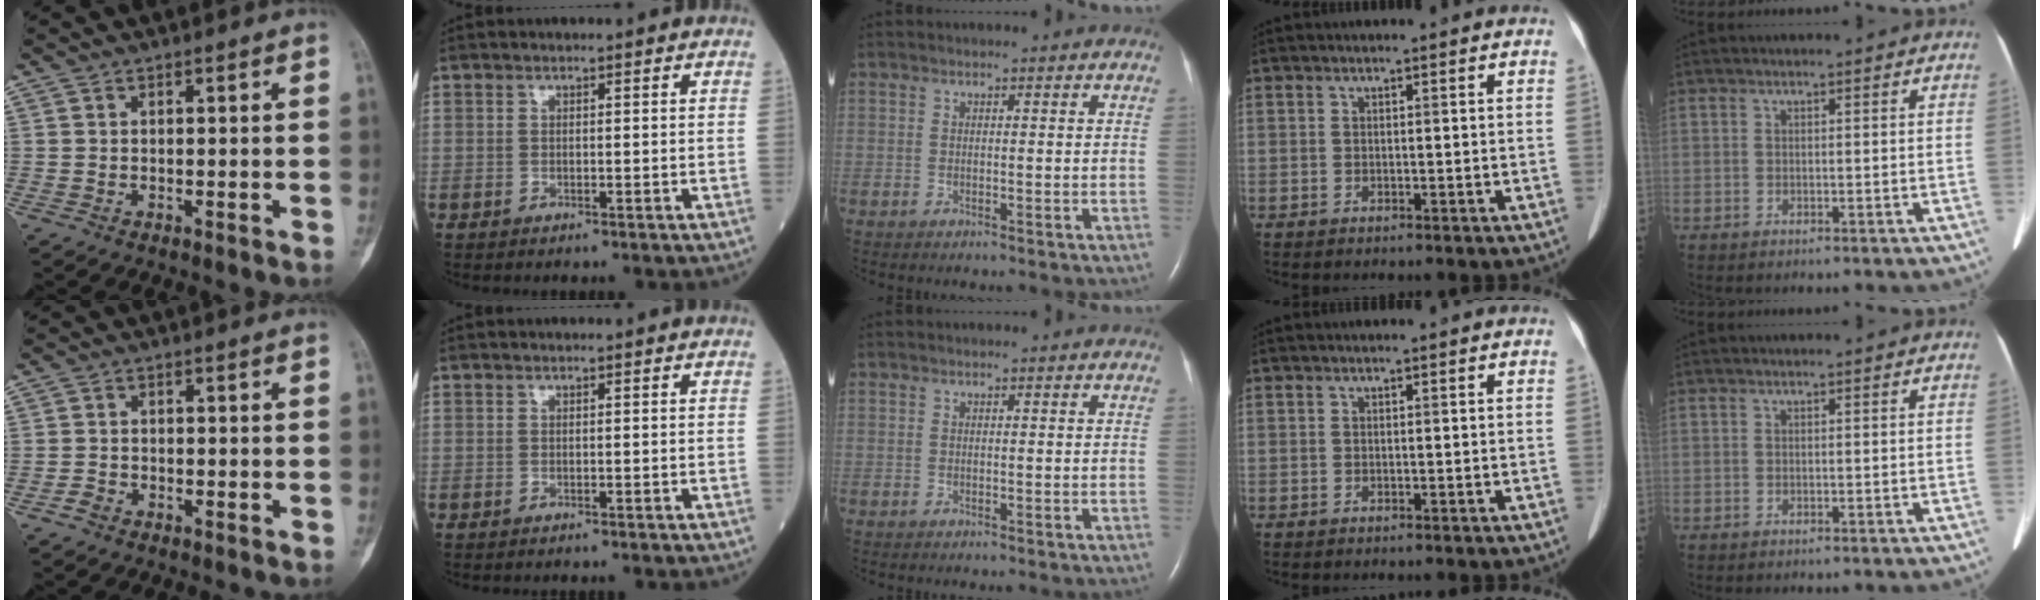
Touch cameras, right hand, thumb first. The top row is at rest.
{"thumb": {"total": 1.5, "force": [-1.0, 1.0, 0.4], "torque": [-0.007, 0.003, -0.024]}}